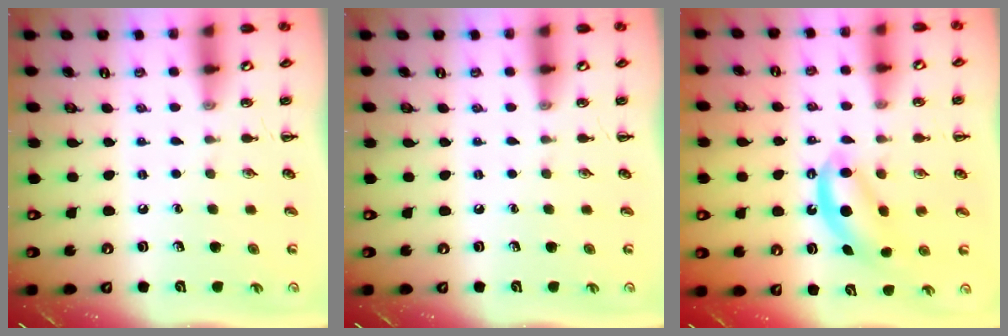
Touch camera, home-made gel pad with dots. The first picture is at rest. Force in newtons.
{"total": 0.0}
{"total": 6.3, "press": 6.3, "slide": 0.8}